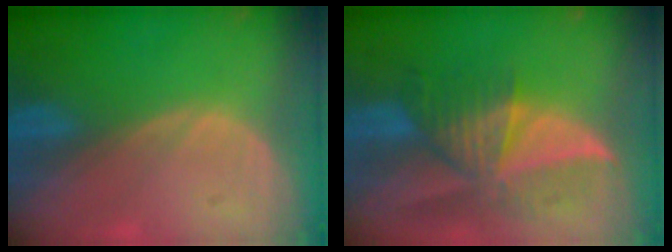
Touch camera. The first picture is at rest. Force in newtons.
{"total": 9.4, "press": 8.4, "slide": 4.2}